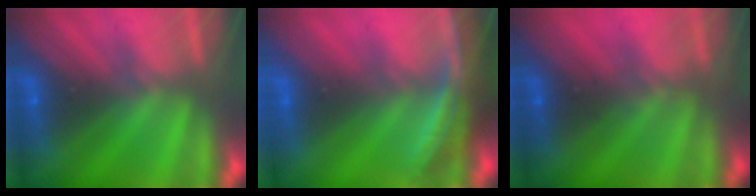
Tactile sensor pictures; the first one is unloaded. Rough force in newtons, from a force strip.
{"total": 3.7}
{"total": 5.4}